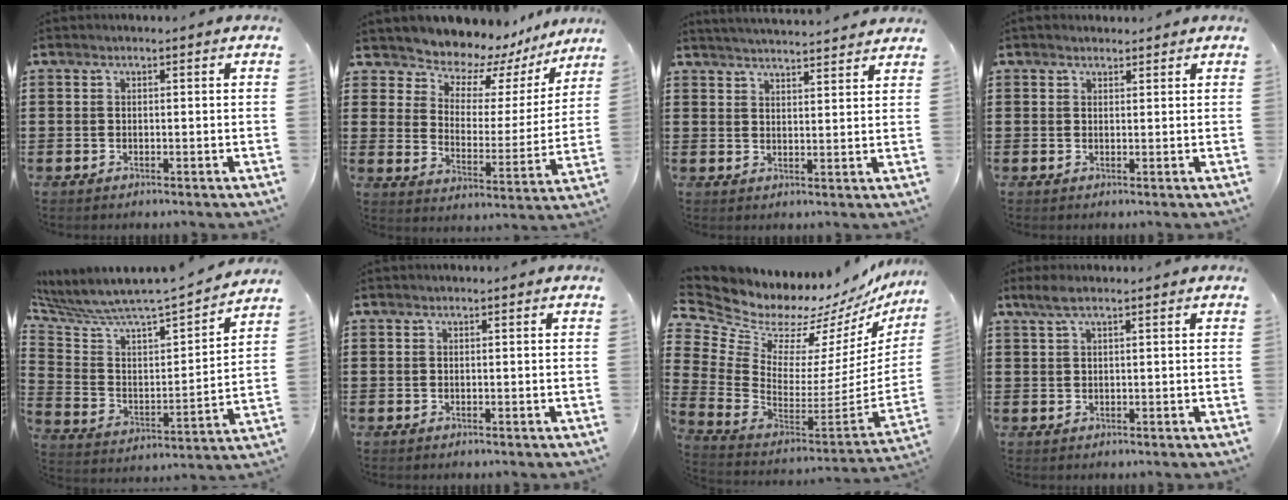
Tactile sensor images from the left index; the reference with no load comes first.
{"total": 7.2, "force": [6.9, 2.3, 0.2], "torque": [-0.042, -0.058, 0.119]}
{"total": 3.3, "force": [3.3, -0.5, 0.2], "torque": [-0.014, -0.015, 0.058]}
{"total": 1.2, "force": [1.0, 0.6, 0.0], "torque": [-0.003, 0.004, 0.021]}
{"total": 4.7, "force": [4.4, 0.7, 1.3], "torque": [-0.057, -0.057, 0.065]}
{"total": 0.0}
{"total": 7.6, "force": [6.4, 3.9, 1.2], "torque": [-0.067, -0.071, 0.110]}
{"total": 2.0, "force": [1.0, 0.3, 1.6], "torque": [-0.034, 0.001, 0.020]}